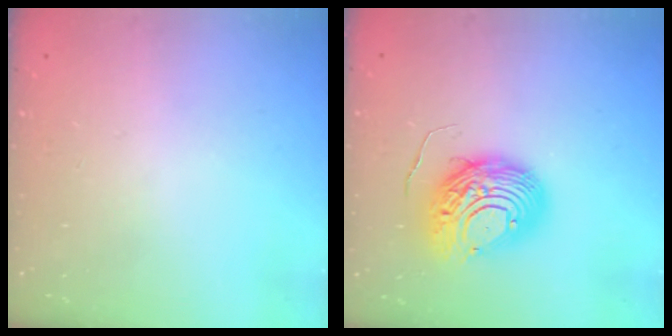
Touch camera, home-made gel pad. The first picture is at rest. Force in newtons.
{"total": 11.8, "press": 11.8, "slide": 1.3}